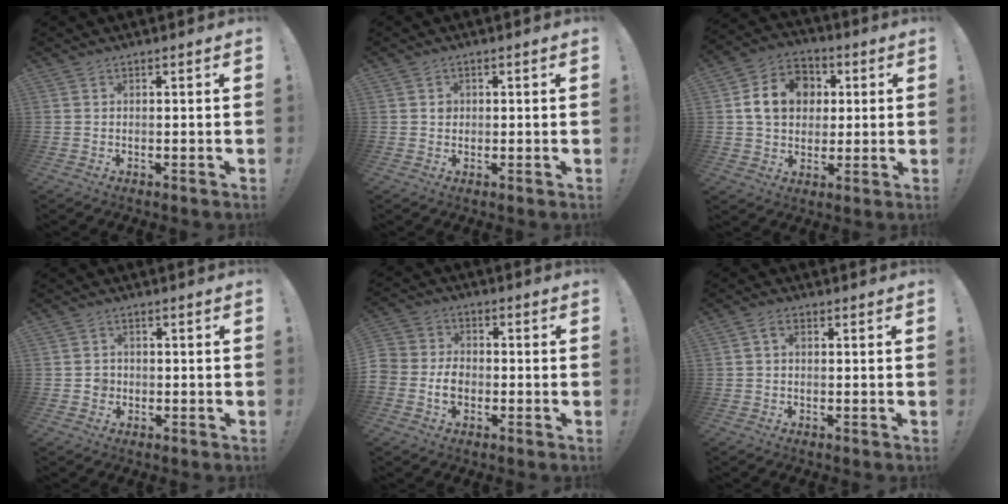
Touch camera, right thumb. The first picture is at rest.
{"total": 1.6, "force": [0.2, 1.4, 0.6], "torque": [-0.004, 0.001, 0.001]}
{"total": 14.0, "force": [2.8, 11.5, 7.5], "torque": [-0.105, 0.006, 0.060]}
{"total": 2.5, "force": [-0.6, 2.3, 0.8], "torque": [-0.013, 0.003, -0.012]}
{"total": 6.3, "force": [-2.5, 5.1, 2.7], "torque": [-0.049, 0.012, -0.044]}
{"total": 2.2, "force": [0.2, 1.3, 1.8], "torque": [-0.032, 0.007, 0.002]}